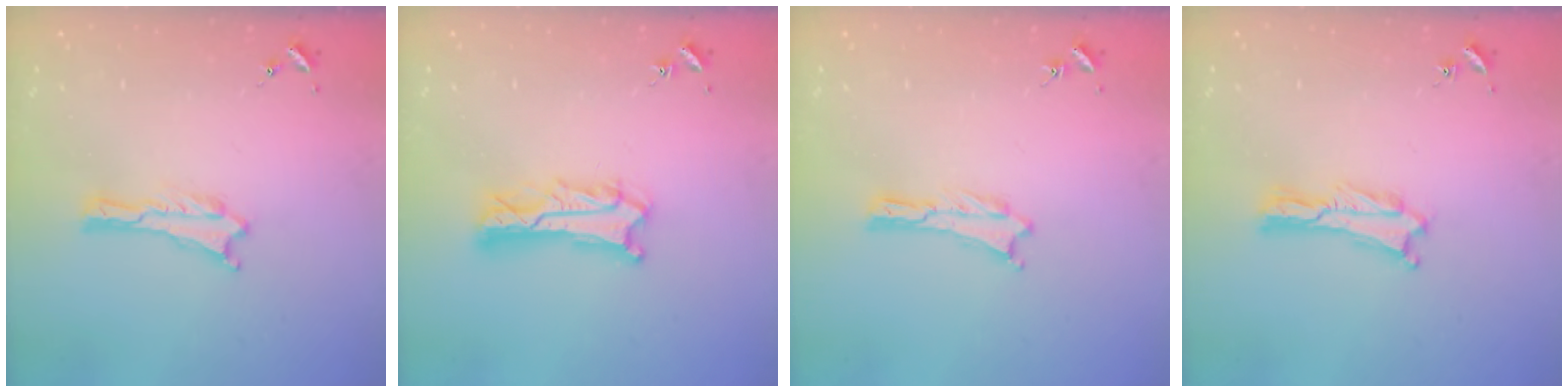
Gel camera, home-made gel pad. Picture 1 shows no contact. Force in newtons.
{"total": 5.0, "press": 4.9, "slide": 0.5}
{"total": 0.0}
{"total": 0.6, "press": 0.5, "slide": 0.2}